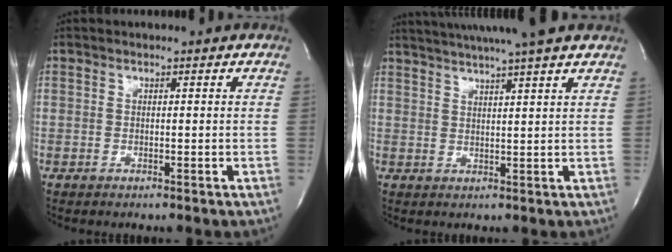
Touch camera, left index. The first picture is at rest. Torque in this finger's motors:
{"motor_torque": [0.76, -0.78, 0.66, 0.17]}